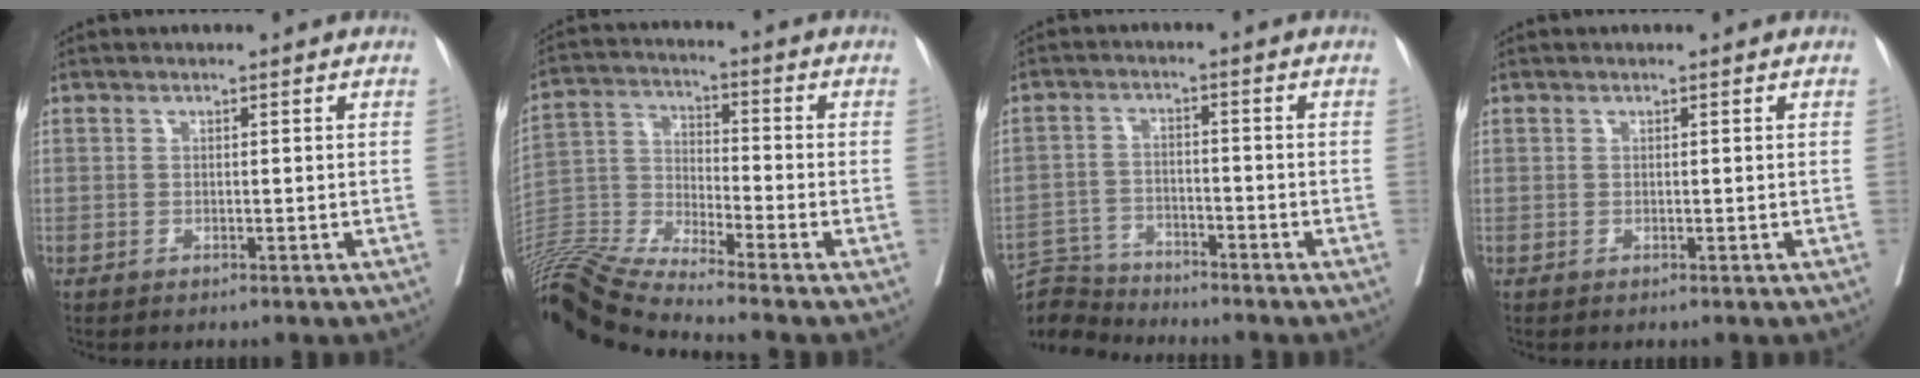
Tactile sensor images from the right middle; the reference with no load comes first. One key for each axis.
{"total": 13.8, "fx": -12.8, "fy": -1.9, "fz": 4.9, "tx": -0.101, "ty": -0.001, "tz": -0.244}
{"total": 8.1, "fx": -8.0, "fy": 0.6, "fz": -0.4, "tx": 0.001, "ty": 0.006, "tz": -0.153}
{"total": 0.0}